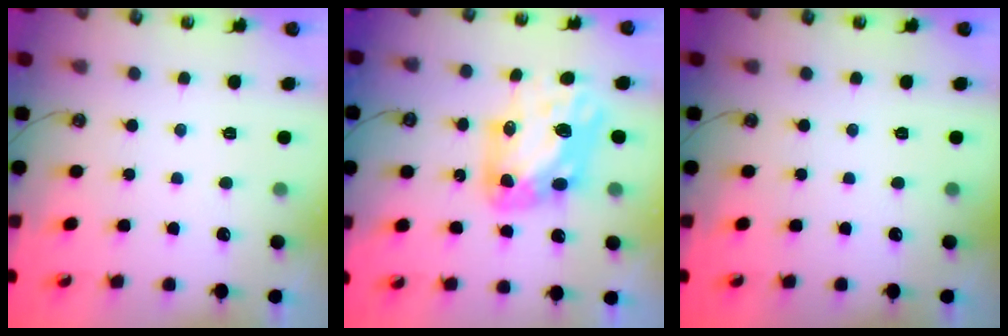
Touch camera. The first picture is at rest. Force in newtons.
{"total": 11.1, "press": 11.0, "slide": 1.5}
{"total": 0.0}